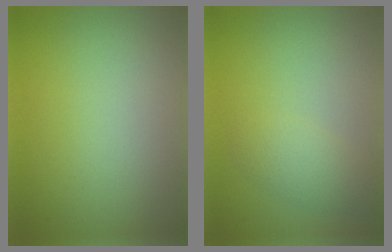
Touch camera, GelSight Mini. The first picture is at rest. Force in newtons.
{"total": 2.2, "press": 2.2, "slide": 0.1}